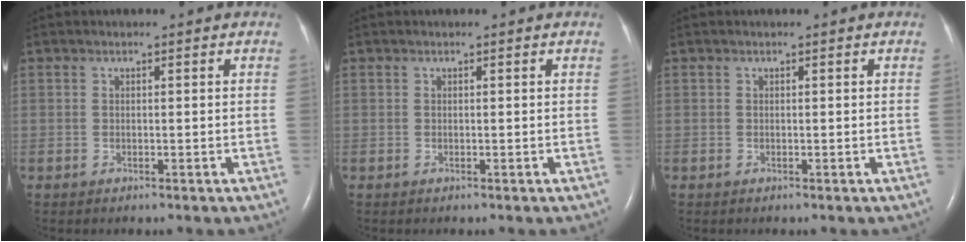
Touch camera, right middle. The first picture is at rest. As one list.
[{"total": 0.0}, {"total": 0.0}]